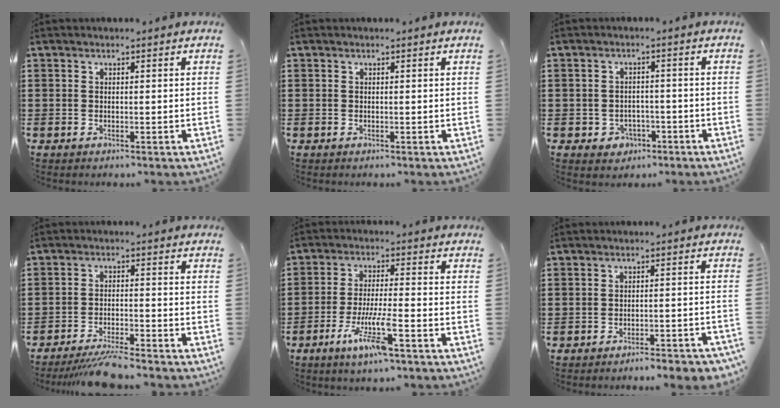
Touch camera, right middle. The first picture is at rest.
{"total": 0.0}
{"total": 2.1, "force": [-1.4, 1.6, 0.4], "torque": [-0.017, -0.001, -0.032]}
{"total": 4.9, "force": [-4.6, 0.0, 1.9], "torque": [-0.032, -0.007, -0.086]}
{"total": 7.9, "force": [-4.2, 1.0, 6.6], "torque": [-0.129, -0.009, -0.076]}
{"total": 2.9, "force": [-2.8, -0.2, 0.8], "torque": [-0.014, -0.002, -0.056]}